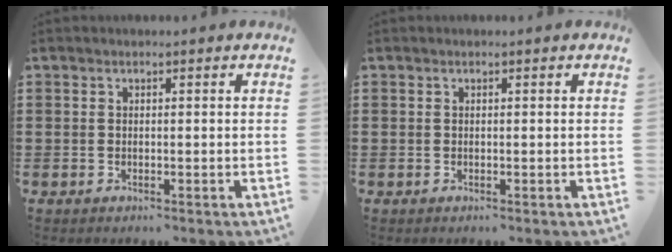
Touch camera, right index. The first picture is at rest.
{"total": 0.0}